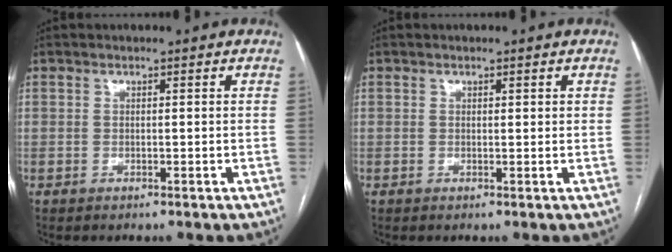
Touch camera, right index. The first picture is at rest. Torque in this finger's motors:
{"motor_torque": [0.00, 0.12, 0.02, -0.01]}